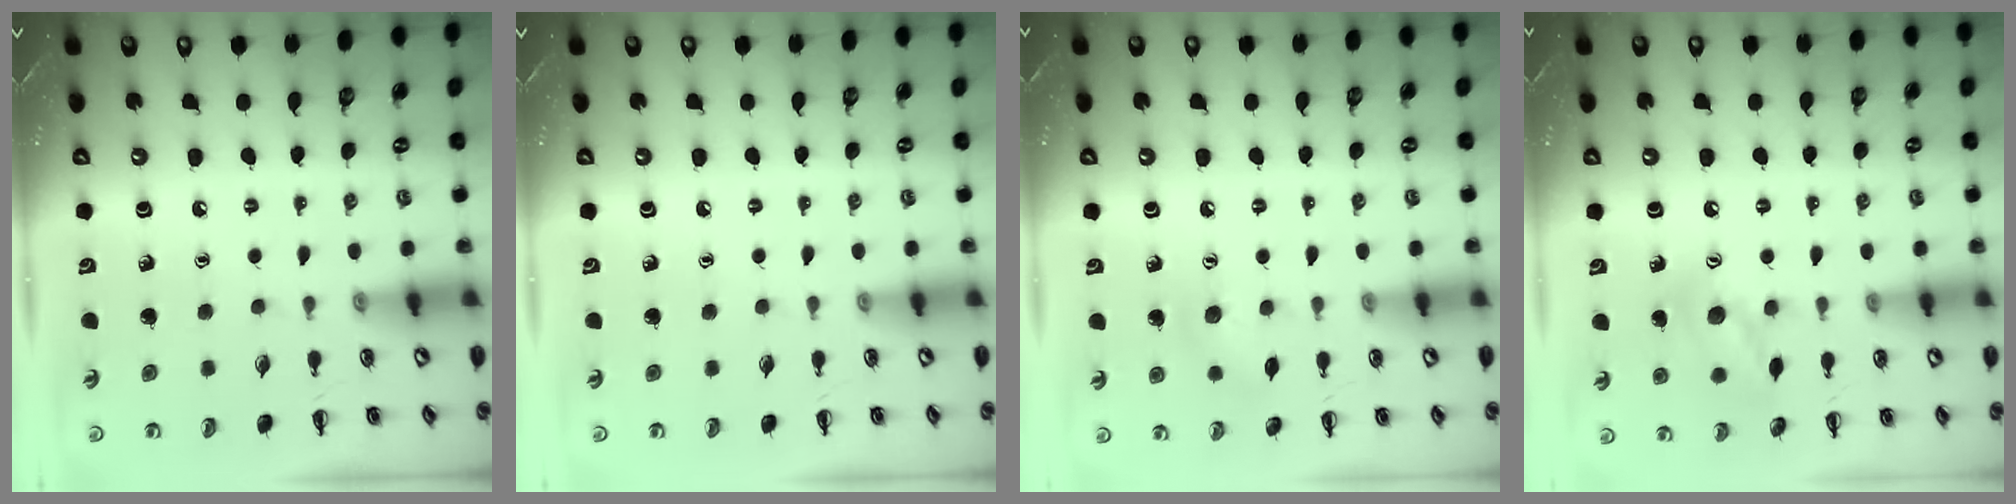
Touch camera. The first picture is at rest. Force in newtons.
{"total": 0.0}
{"total": 5.6, "press": 5.5, "slide": 1.4}
{"total": 11.4, "press": 11.4, "slide": 0.6}